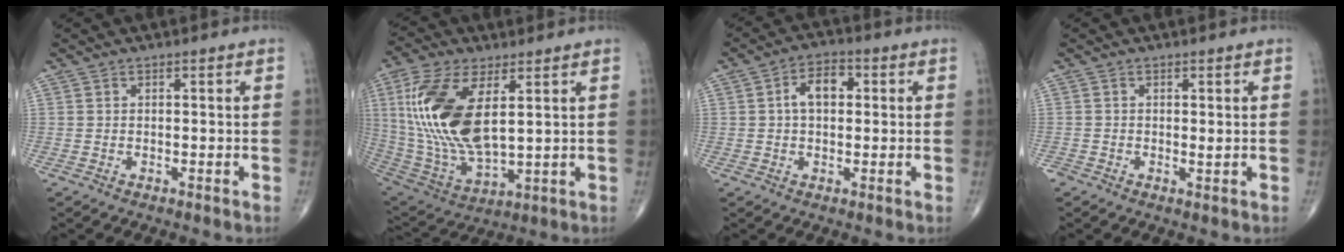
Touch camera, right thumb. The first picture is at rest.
{"total": 20.1, "force": [4.7, 9.4, 17.1], "torque": [-0.363, -0.022, 0.098]}
{"total": 6.0, "force": [0.9, 3.7, 4.7], "torque": [-0.070, 0.017, 0.007]}
{"total": 1.0, "force": [-0.1, 0.6, 0.7], "torque": [-0.006, -0.003, -0.004]}